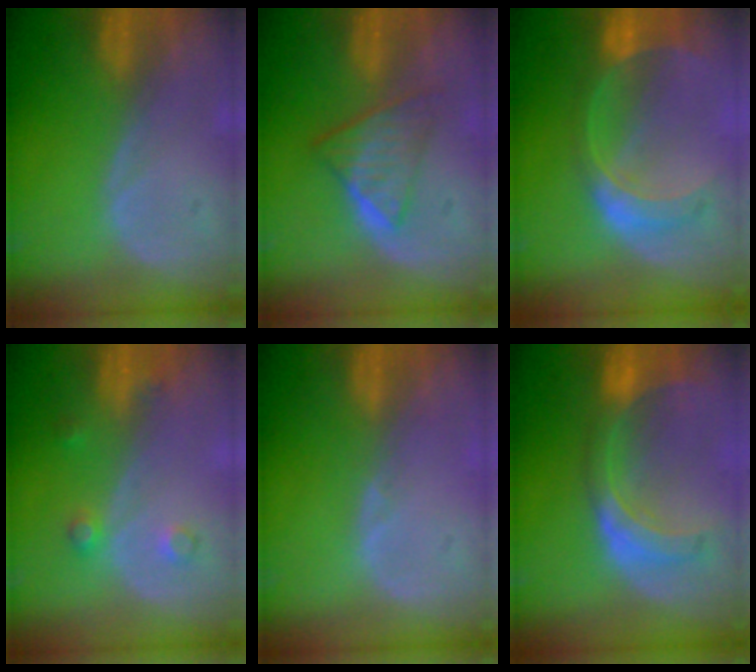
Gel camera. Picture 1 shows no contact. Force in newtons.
{"total": 6.3, "press": 5.4, "slide": 3.1}
{"total": 7.6, "press": 6.6, "slide": 3.8}
{"total": 2.6, "press": 2.6, "slide": 0.3}
{"total": 0.6, "press": 0.5, "slide": 0.3}
{"total": 8.2, "press": 7.2, "slide": 3.8}